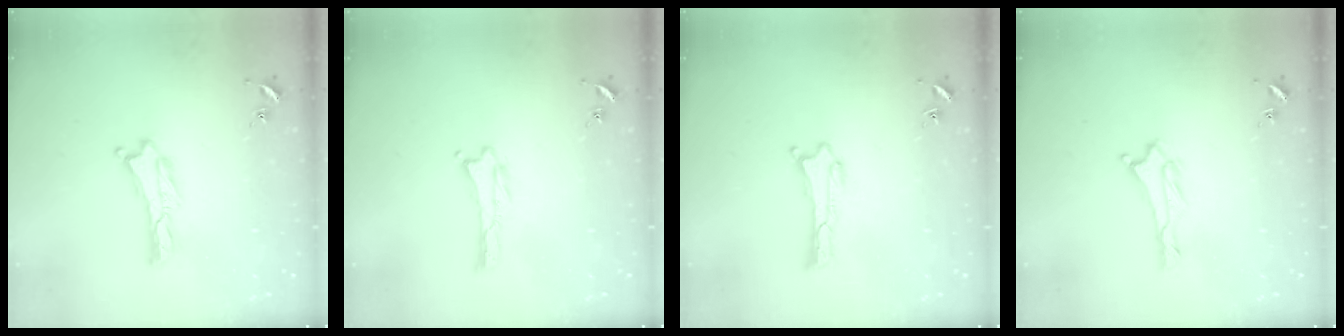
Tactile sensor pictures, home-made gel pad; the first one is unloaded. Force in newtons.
{"total": 0.0}
{"total": 0.0}
{"total": 1.4, "press": 1.4, "slide": 0.2}